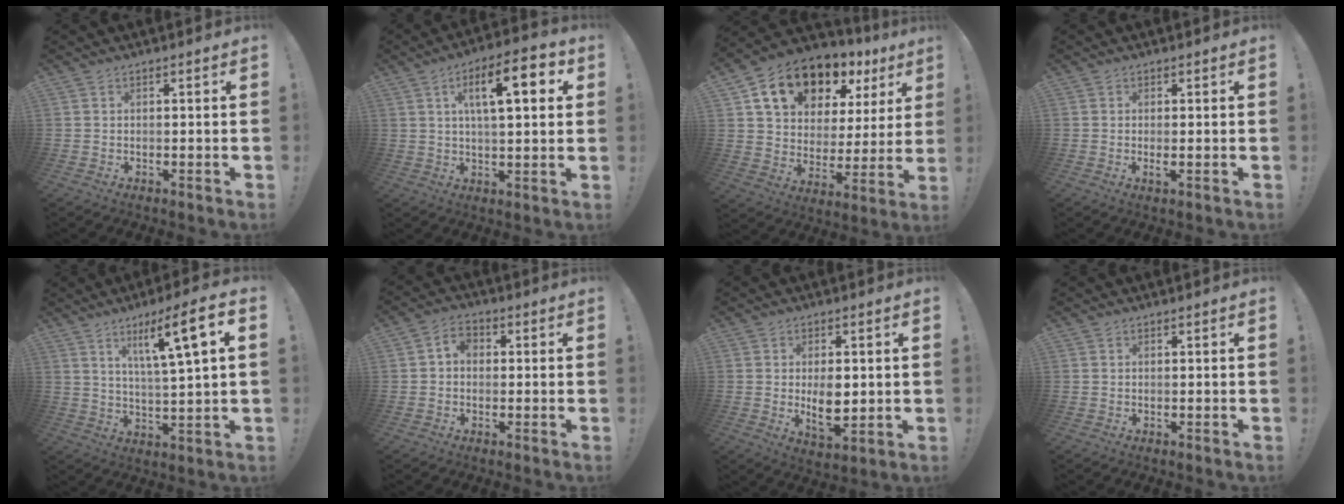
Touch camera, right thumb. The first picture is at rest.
{"total": 13.5, "force": [4.4, 4.4, 12.0], "torque": [-0.181, 0.000, 0.062]}
{"total": 16.9, "force": [11.1, 10.1, 8.0], "torque": [-0.124, -0.063, 0.208]}
{"total": 1.4, "force": [-0.1, 0.0, 1.4], "torque": [-0.020, -0.004, -0.003]}
{"total": 12.7, "force": [5.4, 0.6, 11.5], "torque": [-0.182, -0.024, 0.070]}
{"total": 4.4, "force": [-0.2, 3.5, 2.7], "torque": [-0.047, 0.010, -0.002]}
{"total": 8.1, "force": [0.3, 4.4, 6.8], "torque": [-0.103, -0.015, 0.004]}
{"total": 0.0}